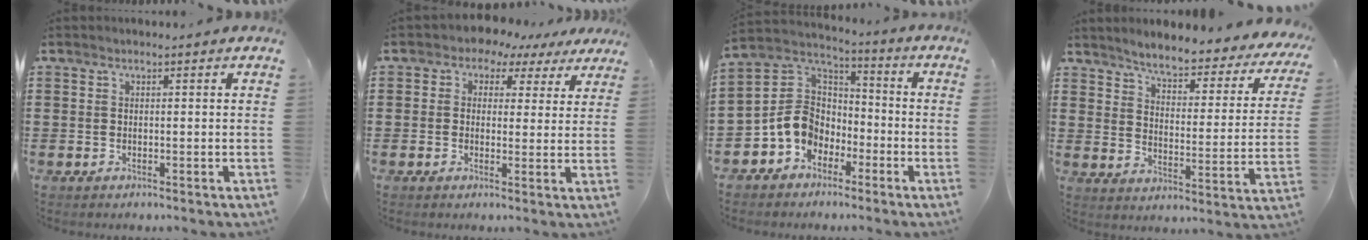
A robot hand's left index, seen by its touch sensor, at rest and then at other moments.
{"total": 3.1, "force": [2.0, 2.2, 0.8], "torque": [-0.027, -0.007, 0.029]}
{"total": 8.6, "force": [-3.3, 7.2, 3.4], "torque": [-0.112, 0.011, -0.072]}
{"total": 4.7, "force": [4.5, 0.2, 1.5], "torque": [-0.054, -0.033, 0.070]}